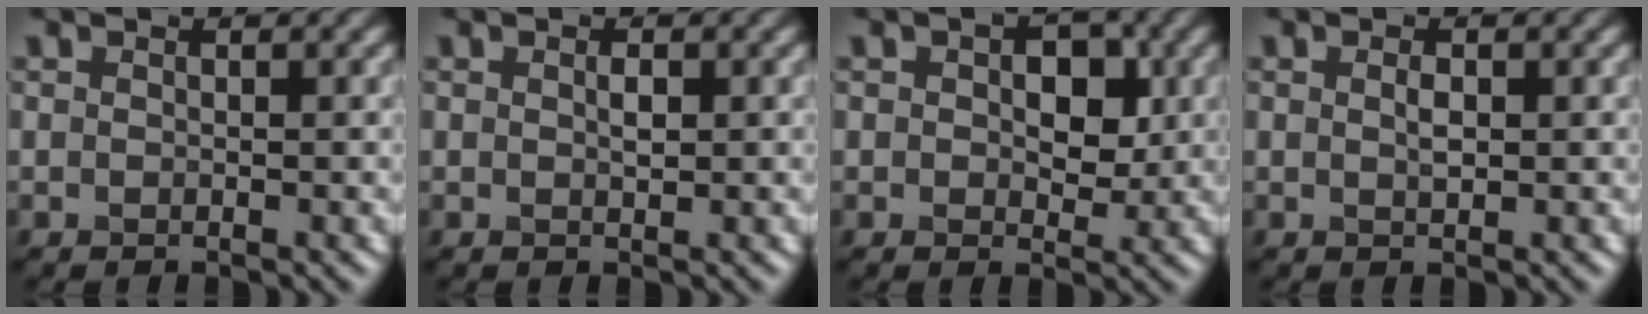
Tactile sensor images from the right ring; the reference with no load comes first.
{"total": 0.9, "force": [0.2, 0.4, 0.8], "torque": [-0.016, 0.001, 0.004]}
{"total": 4.2, "force": [0.7, 2.5, 3.3], "torque": [-0.042, -0.001, 0.006]}
{"total": 1.1, "force": [0.2, 0.5, 1.0], "torque": [-0.022, 0.000, 0.004]}